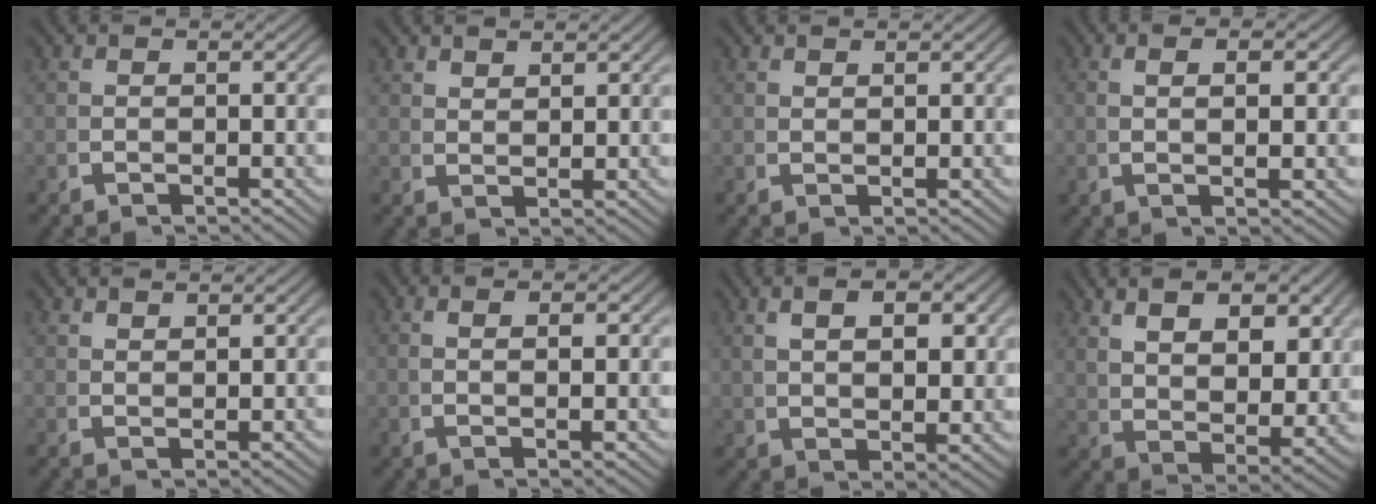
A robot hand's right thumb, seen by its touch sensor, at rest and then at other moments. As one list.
[{"total": 2.0, "force": [2.0, -0.1, 0.3], "torque": [0.000, 0.003, 0.044]}, {"total": 1.1, "force": [1.0, -0.2, 0.0], "torque": [0.005, 0.004, 0.023]}, {"total": 2.6, "force": [0.8, 0.1, 2.5], "torque": [-0.043, 0.006, 0.018]}, {"total": 1.8, "force": [1.7, -0.2, 0.2], "torque": [0.002, 0.003, 0.039]}, {"total": 2.1, "force": [0.7, 0.0, 2.0], "torque": [-0.033, 0.005, 0.017]}, {"total": 4.6, "force": [2.1, 1.6, 3.7], "torque": [-0.047, 0.004, 0.047]}, {"total": 8.2, "force": [2.8, 4.5, 6.3], "torque": [-0.109, -0.027, 0.065]}]